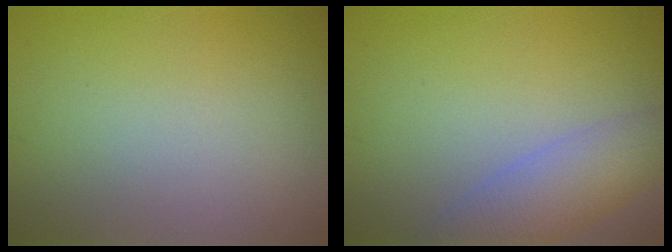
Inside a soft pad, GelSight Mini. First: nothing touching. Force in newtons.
{"total": 5.1, "press": 5.1, "slide": 0.2}